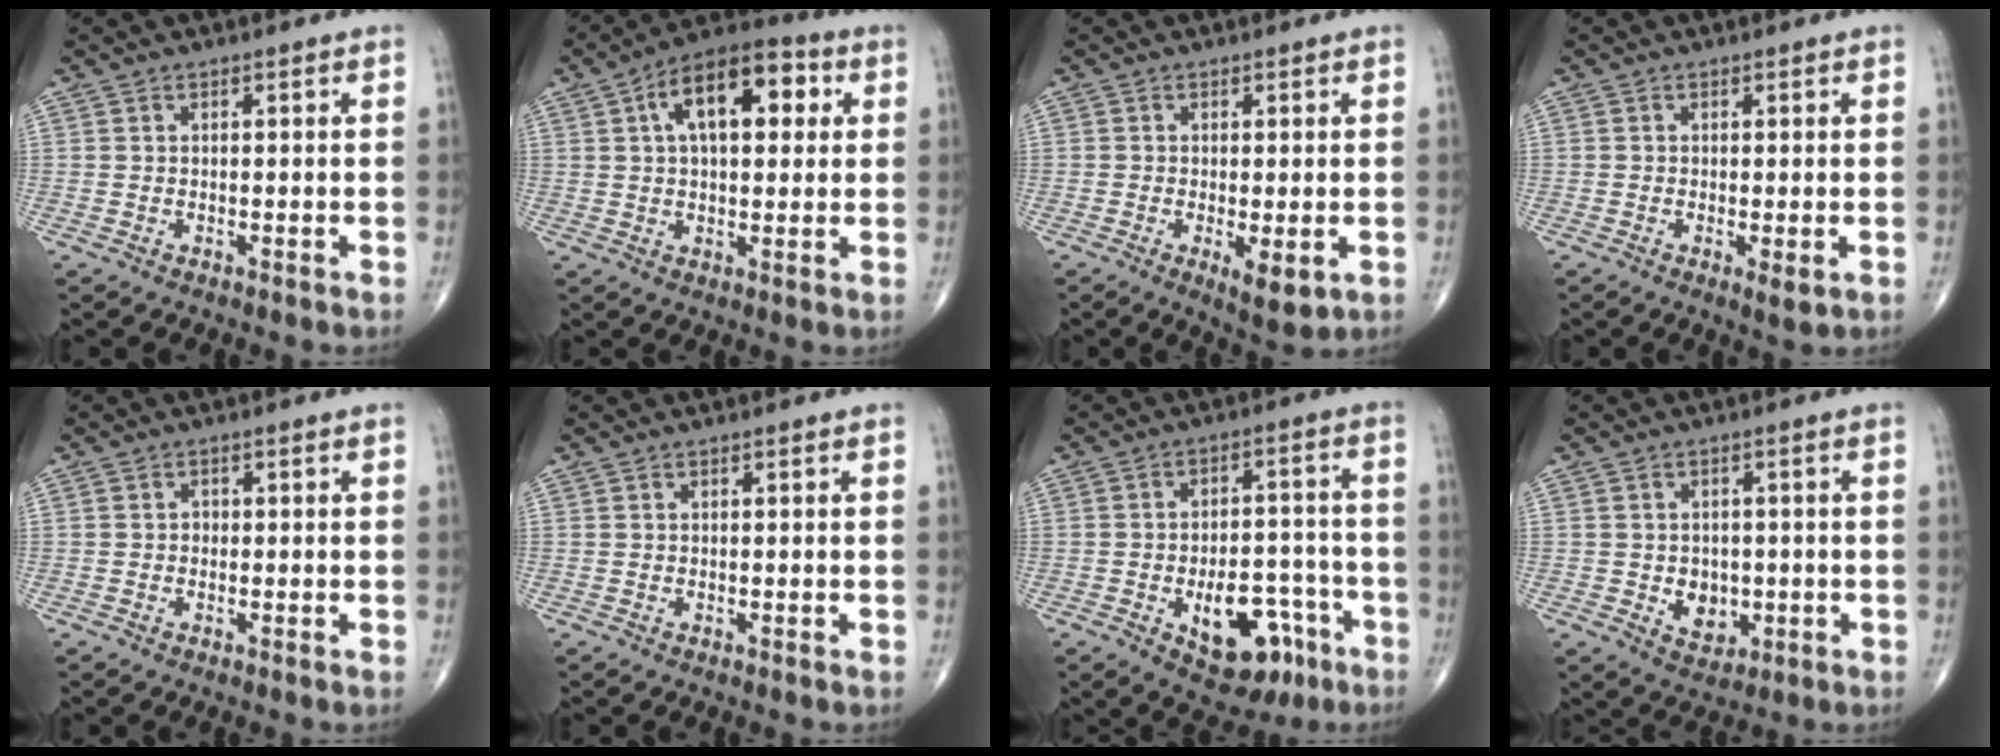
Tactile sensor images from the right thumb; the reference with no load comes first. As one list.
[{"total": 14.7, "force": [4.2, 7.5, 12.0], "torque": [-0.164, 0.022, 0.058]}, {"total": 5.2, "force": [-1.4, 1.9, 4.7], "torque": [-0.075, -0.016, -0.019]}, {"total": 2.3, "force": [-0.5, 0.7, 2.2], "torque": [-0.040, -0.010, -0.009]}, {"total": 0.9, "force": [-0.2, 0.8, 0.4], "torque": [0.000, 0.003, -0.006]}, {"total": 0.0}, {"total": 13.8, "force": [-6.2, 7.8, 9.6], "torque": [-0.104, 0.044, -0.077]}, {"total": 5.5, "force": [-1.0, 4.3, 3.2], "torque": [-0.024, 0.001, -0.004]}]